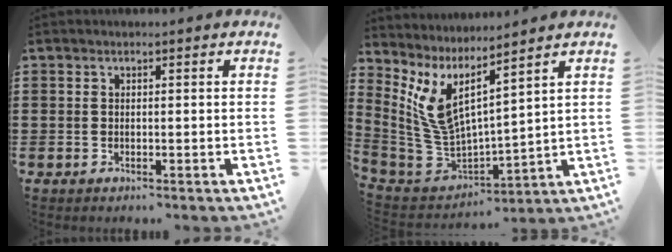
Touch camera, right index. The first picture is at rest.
{"total": 7.0, "force": [3.2, 2.4, 5.7], "torque": [-0.149, -0.057, 0.049]}